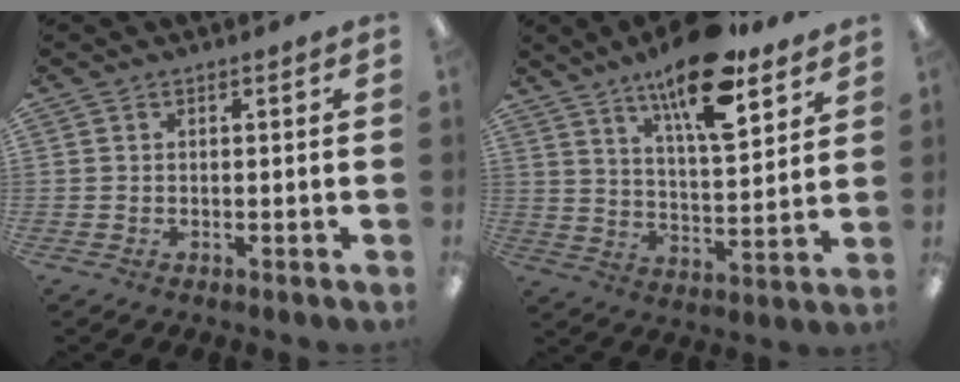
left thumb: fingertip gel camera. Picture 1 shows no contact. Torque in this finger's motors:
{"motor_torque": [0.45, 0.48, 1.50, -1.27, 0.10]}